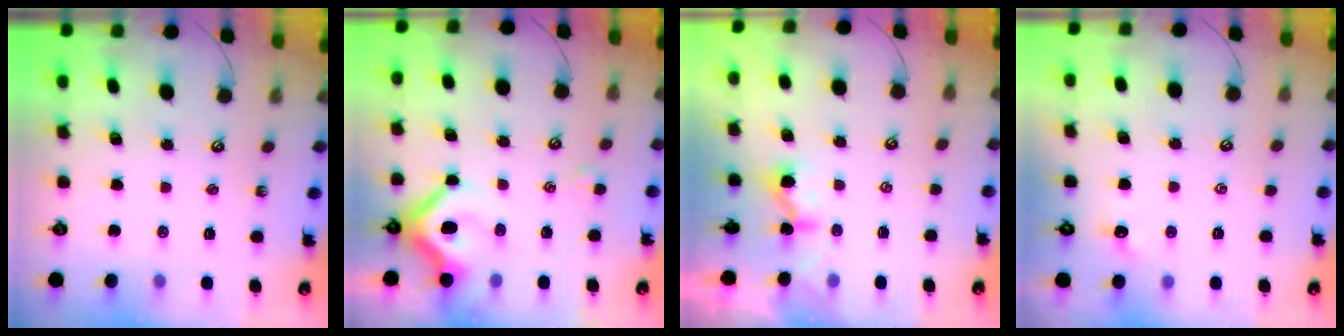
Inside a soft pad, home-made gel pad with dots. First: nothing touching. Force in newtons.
{"total": 9.2, "press": 9.0, "slide": 1.4}
{"total": 2.8, "press": 2.8, "slide": 0.1}
{"total": 0.7, "press": 0.4, "slide": 0.6}